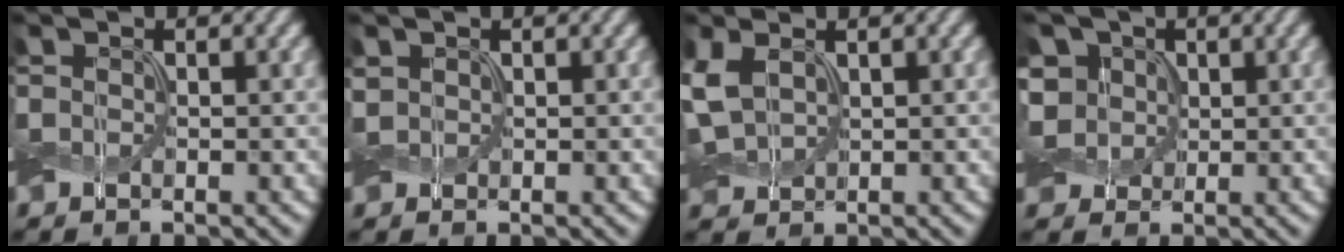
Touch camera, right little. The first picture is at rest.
{"total": 0.8, "force": [0.4, 0.6, 0.3], "torque": [-0.007, 0.004, 0.009]}
{"total": 3.8, "force": [0.9, 2.5, 2.6], "torque": [-0.068, 0.009, 0.017]}
{"total": 4.6, "force": [1.1, 4.0, 2.1], "torque": [-0.074, 0.026, 0.012]}